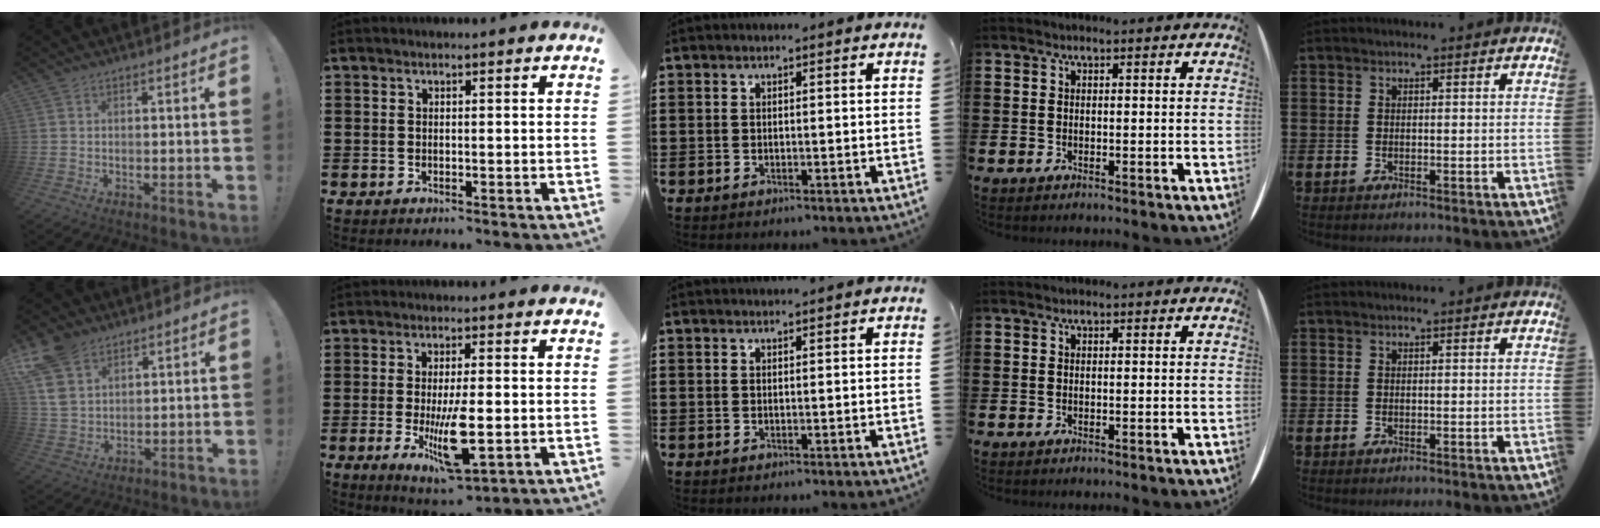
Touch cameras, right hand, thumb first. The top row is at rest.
{"thumb": {"total": 11.1, "force": [7.3, 6.7, 5.0], "torque": [-0.099, -0.034, 0.146]}, "index": {"total": 9.0, "force": [-2.0, 2.5, 8.5], "torque": [-0.171, -0.018, -0.033]}, "middle": {"total": 0.7, "force": [0.7, -0.1, 0.0], "torque": [-0.001, -0.003, 0.013]}}